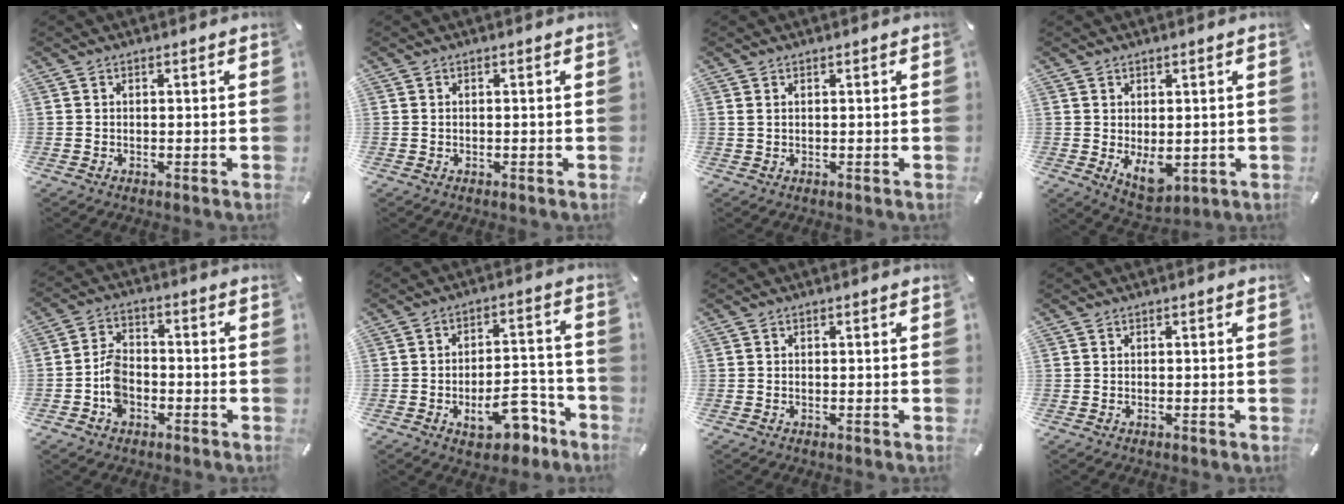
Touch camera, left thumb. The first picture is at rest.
{"total": 0.0}
{"total": 0.8, "force": [0.4, 0.2, 0.7], "torque": [-0.013, -0.001, 0.007]}
{"total": 6.2, "force": [-0.5, 4.3, 4.4], "torque": [-0.068, -0.005, -0.007]}
{"total": 6.9, "force": [-2.8, 4.9, 4.0], "torque": [-0.083, 0.017, -0.050]}
{"total": 12.5, "force": [-5.7, 6.7, 8.9], "torque": [-0.103, 0.030, -0.093]}
{"total": 0.0}
{"total": 0.0}